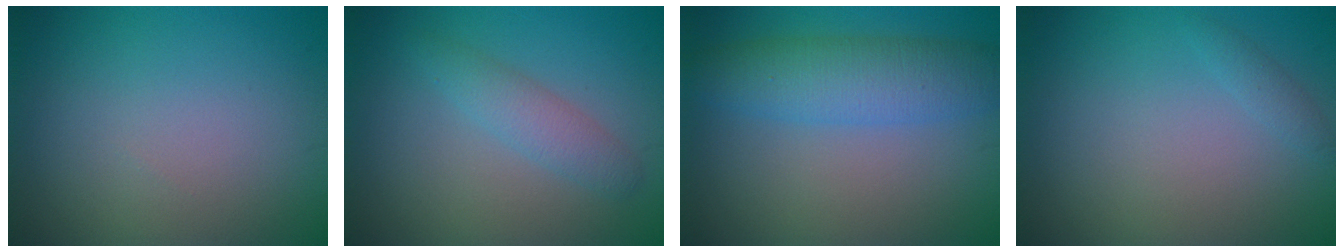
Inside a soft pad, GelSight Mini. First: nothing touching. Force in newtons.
{"total": 2.3, "press": 2.3, "slide": 0.0}
{"total": 5.3, "press": 5.3, "slide": 0.3}
{"total": 0.8, "press": 0.8, "slide": 0.0}